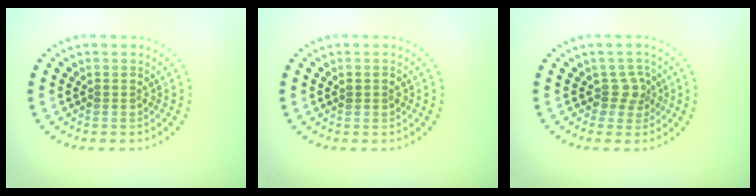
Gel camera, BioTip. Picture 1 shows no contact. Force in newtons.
{"total": 0.8, "press": 0.8, "slide": 0.1}
{"total": 1.9, "press": 1.4, "slide": 1.2}